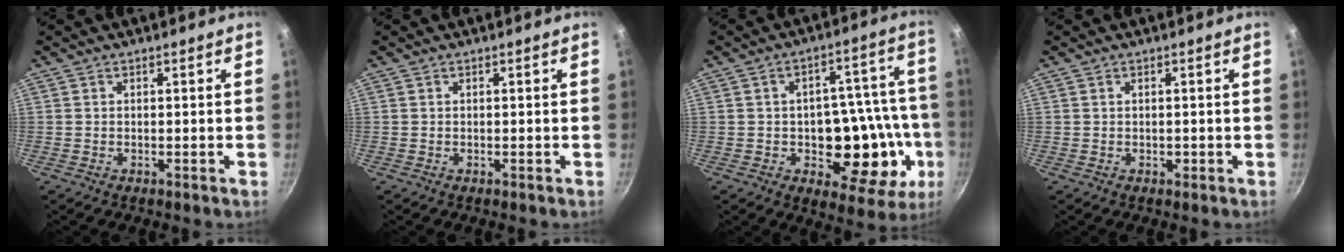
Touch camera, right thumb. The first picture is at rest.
{"total": 0.0}
{"total": 18.7, "force": [-4.0, 11.3, 14.4], "torque": [-0.137, 0.020, -0.049]}
{"total": 0.7, "force": [0.0, 0.5, 0.4], "torque": [-0.001, 0.002, 0.000]}